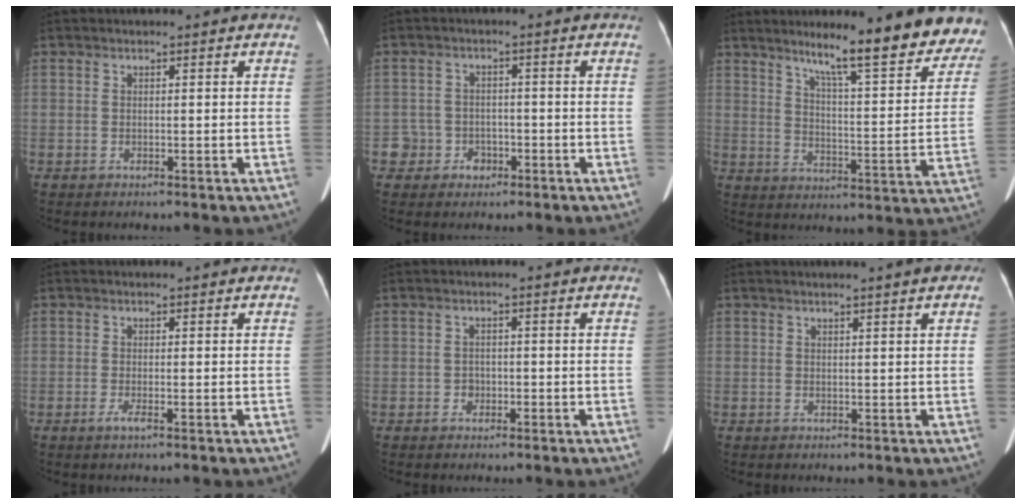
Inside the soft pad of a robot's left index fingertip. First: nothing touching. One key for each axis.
{"total": 3.7, "fx": -1.6, "fy": 3.4, "fz": -0.2, "tx": 0.016, "ty": 0.018, "tz": -0.023}
{"total": 18.7, "fx": 15.4, "fy": 2.0, "fz": 10.4, "tx": -0.123, "ty": -0.022, "tz": 0.202}
{"total": 1.1, "fx": -0.4, "fy": 0.1, "fz": 1.0, "tx": -0.019, "ty": -0.001, "tz": -0.010}
{"total": 1.3, "fx": -0.6, "fy": 1.2, "fz": 0.3, "tx": -0.001, "ty": 0.006, "tz": -0.011}
{"total": 2.9, "fx": 2.0, "fy": 0.0, "fz": 2.1, "tx": -0.028, "ty": 0.010, "tz": 0.022}